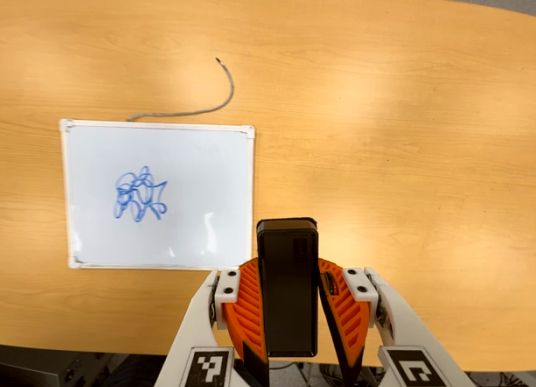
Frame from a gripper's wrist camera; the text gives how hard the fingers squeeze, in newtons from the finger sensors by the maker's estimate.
{"total": 7.1, "left": 6.3, "right": 8.0}